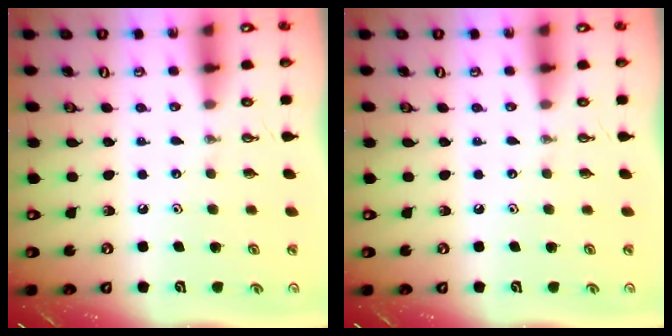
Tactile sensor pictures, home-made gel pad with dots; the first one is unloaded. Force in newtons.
{"total": 0.0}